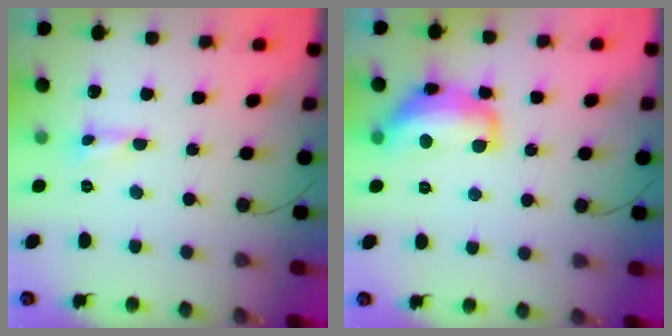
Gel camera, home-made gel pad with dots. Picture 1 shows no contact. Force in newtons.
{"total": 15.4, "press": 15.4, "slide": 1.3}